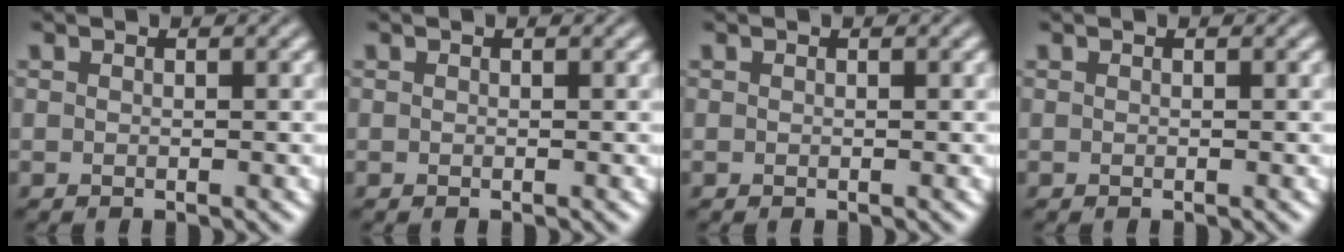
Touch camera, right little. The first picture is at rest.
{"total": 0.0}
{"total": 0.0}
{"total": 0.0}